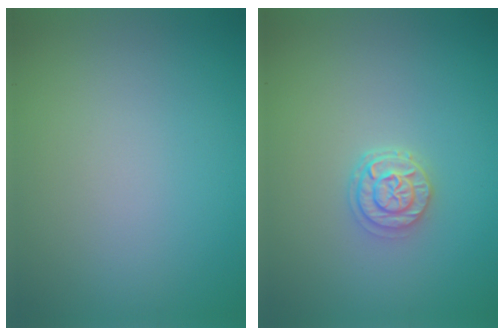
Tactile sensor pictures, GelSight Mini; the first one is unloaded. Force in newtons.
{"total": 2.3, "press": 2.0, "slide": 1.1}